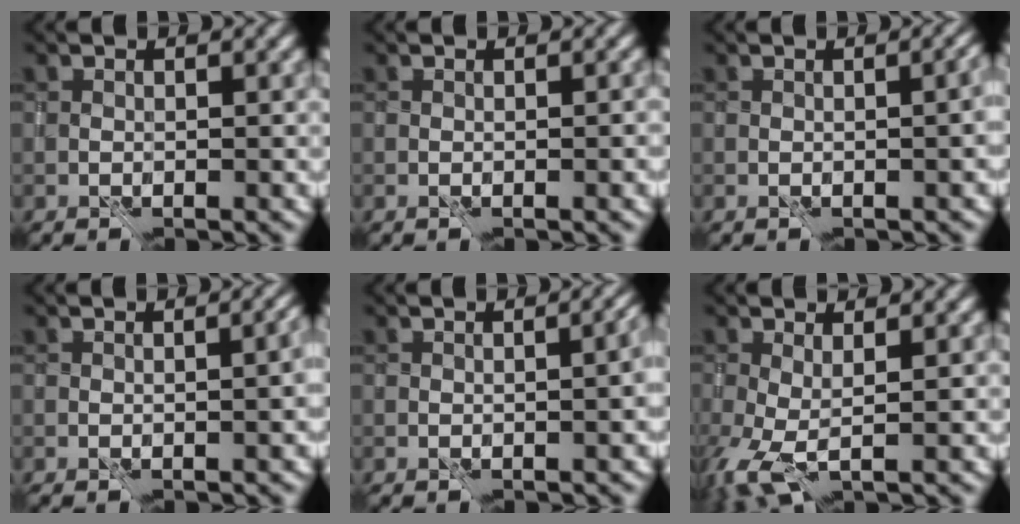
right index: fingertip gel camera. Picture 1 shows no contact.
{"total": 0.7, "force": [-0.3, 0.0, 0.7], "torque": [-0.006, 0.004, -0.001]}
{"total": 4.4, "force": [-0.7, 2.1, 3.9], "torque": [-0.014, 0.004, 0.002]}
{"total": 5.0, "force": [-0.8, 2.4, 4.4], "torque": [-0.020, 0.002, 0.000]}
{"total": 5.8, "force": [-0.8, 2.8, 5.0], "torque": [-0.019, 0.000, 0.000]}
{"total": 3.0, "force": [-0.4, 1.1, 2.7], "torque": [-0.073, -0.010, -0.014]}